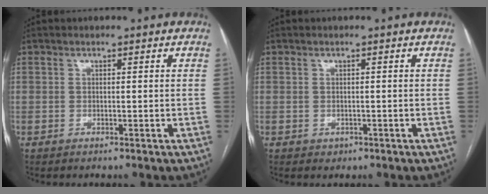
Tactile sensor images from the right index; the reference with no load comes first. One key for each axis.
{"total": 0.8, "fx": -0.2, "fy": 0.7, "fz": 0.3, "tx": -0.005, "ty": 0.000, "tz": 0.001}